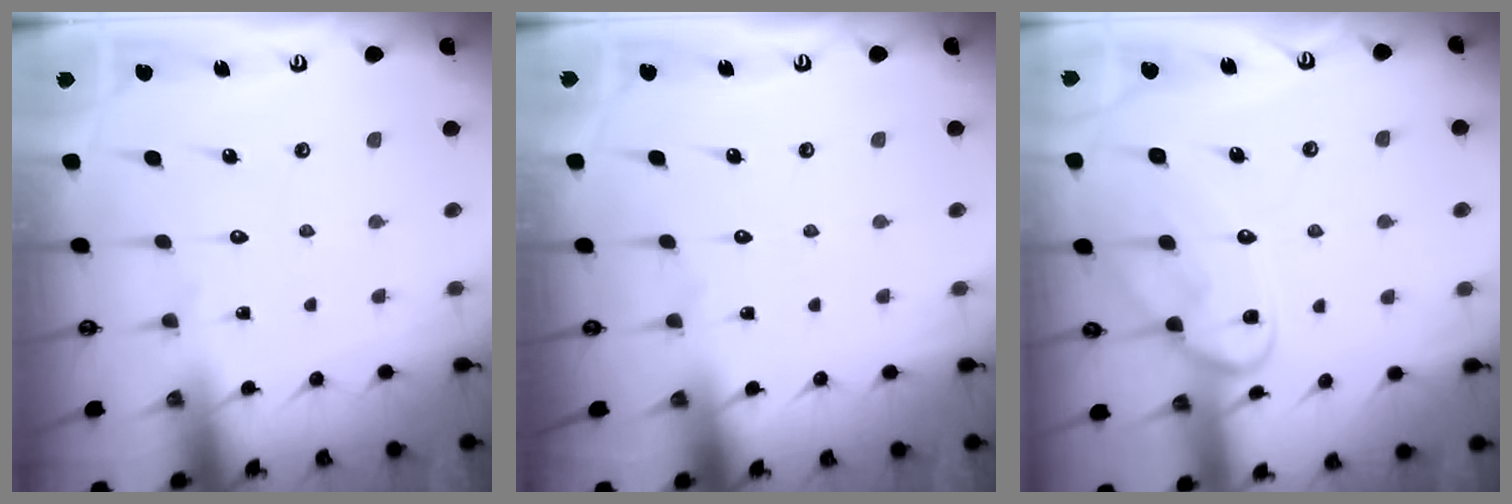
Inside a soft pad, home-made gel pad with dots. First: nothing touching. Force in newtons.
{"total": 0.0}
{"total": 13.1, "press": 13.1, "slide": 1.0}